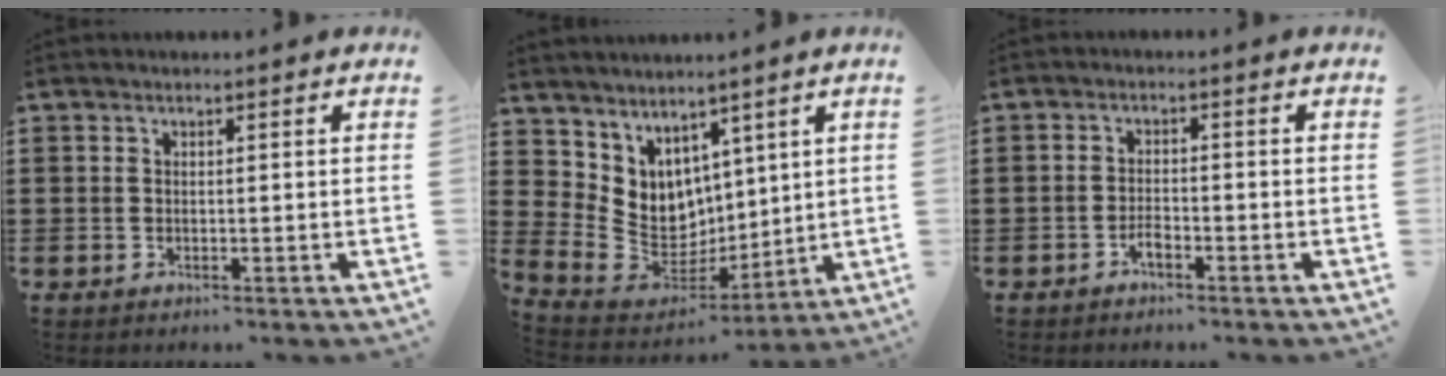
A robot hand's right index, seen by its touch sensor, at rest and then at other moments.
{"total": 7.1, "force": [2.8, 6.4, 0.8], "torque": [-0.073, -0.042, 0.059]}
{"total": 1.9, "force": [-1.5, 0.5, 1.1], "torque": [-0.025, 0.000, -0.029]}